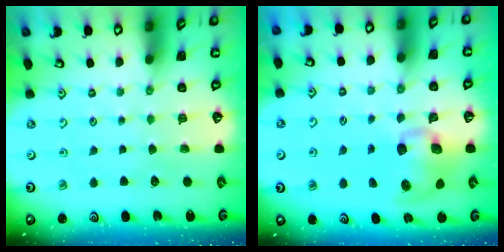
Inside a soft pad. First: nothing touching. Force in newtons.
{"total": 10.0, "press": 9.8, "slide": 1.6}